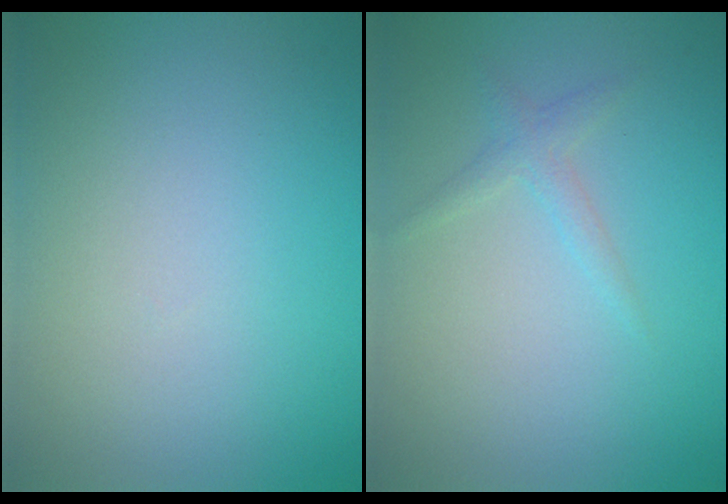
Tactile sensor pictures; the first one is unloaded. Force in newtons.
{"total": 1.3, "press": 1.3, "slide": 0.1}